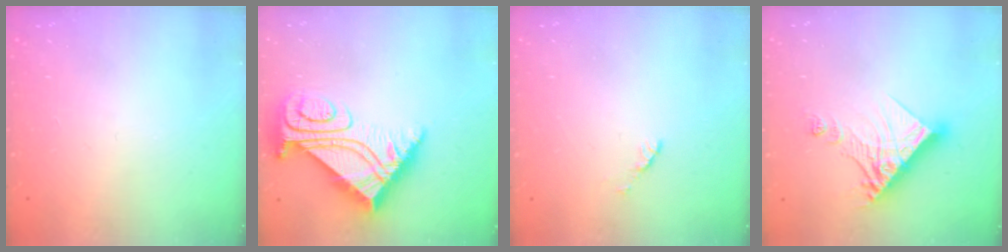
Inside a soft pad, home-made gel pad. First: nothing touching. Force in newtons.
{"total": 11.0, "press": 10.9, "slide": 1.0}
{"total": 2.8, "press": 2.7, "slide": 0.4}
{"total": 14.6, "press": 14.5, "slide": 1.3}